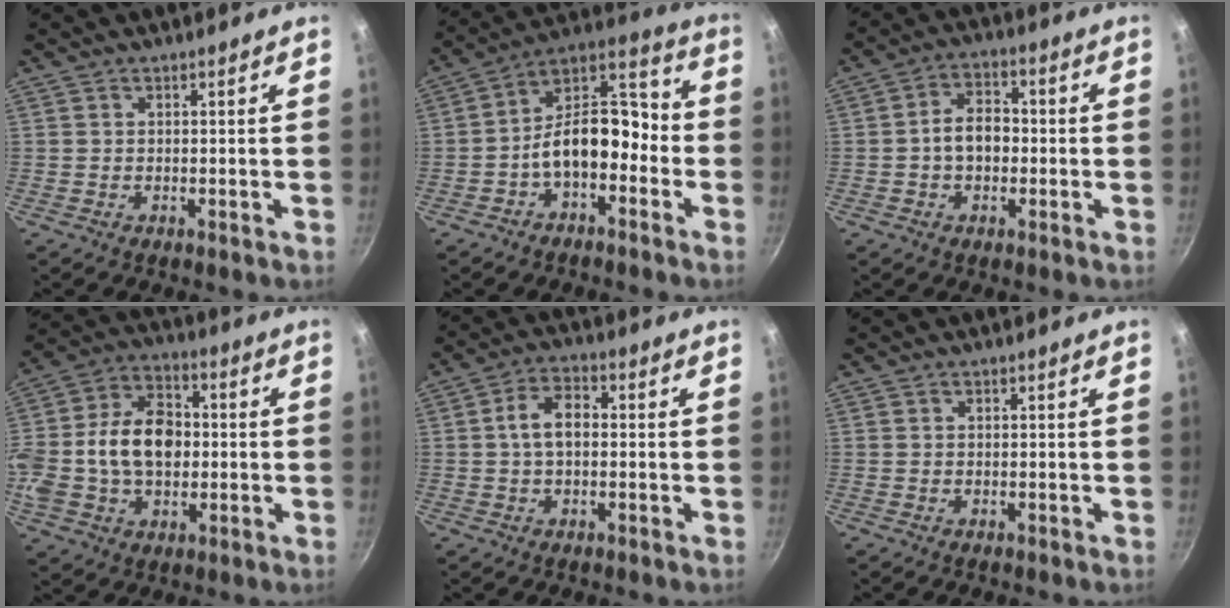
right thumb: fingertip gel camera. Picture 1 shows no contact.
{"total": 14.5, "force": [-3.5, 8.3, 11.4], "torque": [-0.160, 0.063, -0.068]}
{"total": 6.7, "force": [-0.8, 4.7, 4.8], "torque": [-0.064, 0.023, -0.022]}
{"total": 18.9, "force": [-0.6, 13.1, 13.6], "torque": [-0.264, 0.027, -0.008]}
{"total": 6.5, "force": [0.2, 3.9, 5.2], "torque": [-0.089, 0.021, -0.005]}
{"total": 0.0}